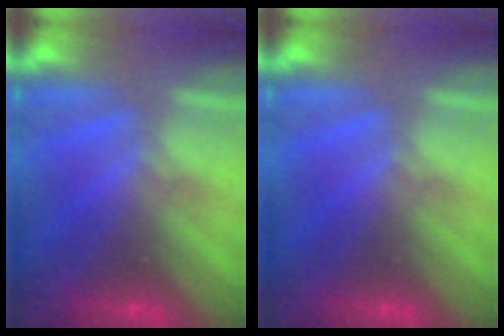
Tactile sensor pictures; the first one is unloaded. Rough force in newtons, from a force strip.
{"total": 0.0}